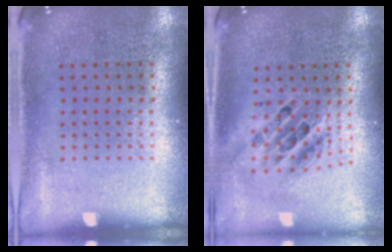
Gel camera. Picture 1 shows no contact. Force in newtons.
{"total": 1.8, "press": 1.5, "slide": 1.1}